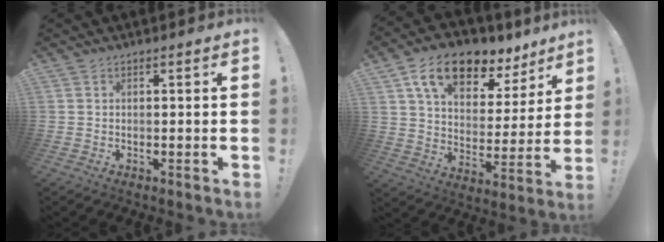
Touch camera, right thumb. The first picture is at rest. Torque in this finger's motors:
{"motor_torque": [1.05, 3.64, 0.47, 0.04, 0.10]}